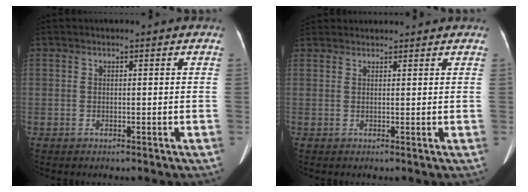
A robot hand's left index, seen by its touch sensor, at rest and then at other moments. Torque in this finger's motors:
{"motor_torque": [0.98, -1.16, 0.77, 0.21]}